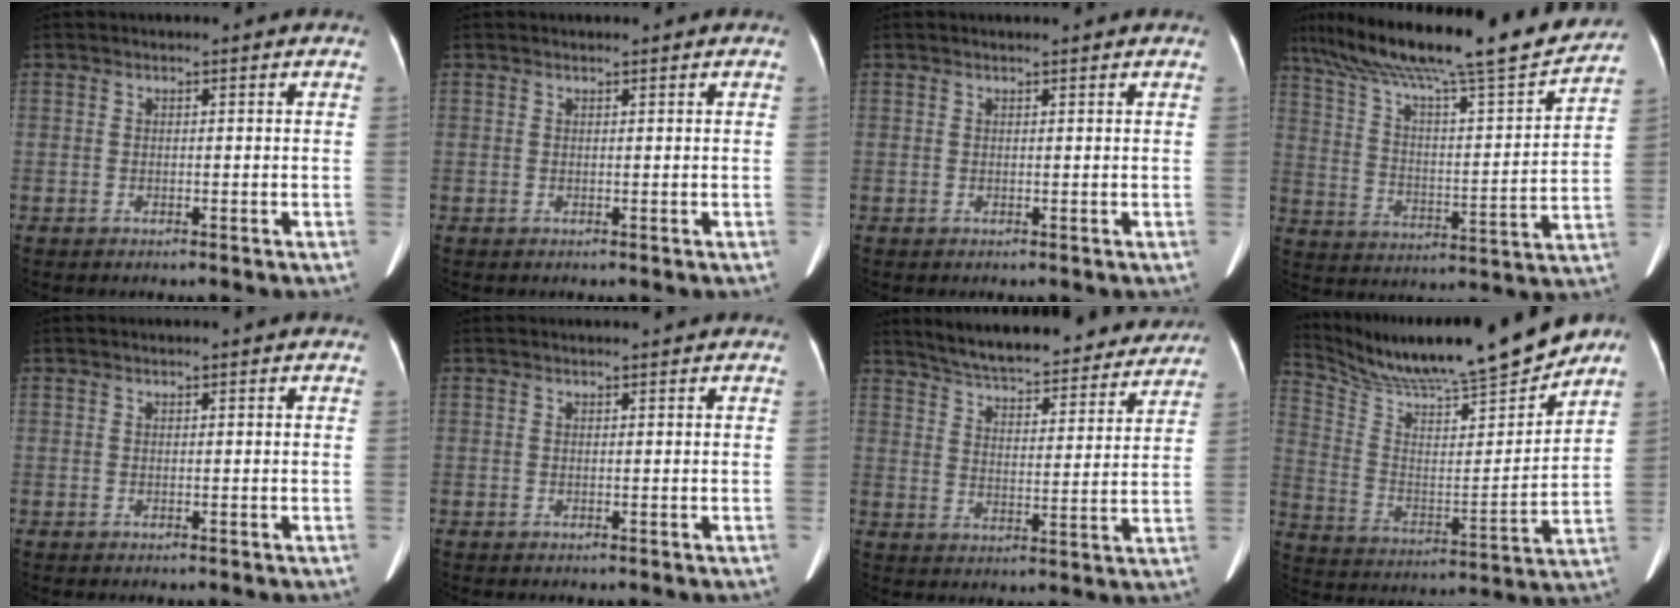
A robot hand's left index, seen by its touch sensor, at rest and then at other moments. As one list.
[{"total": 0.6, "force": [0.6, 0.0, 0.2], "torque": [-0.010, 0.007, 0.013]}, {"total": 1.9, "force": [1.7, 0.0, 0.7], "torque": [-0.011, 0.014, 0.025]}, {"total": 24.8, "force": [20.7, 1.9, 13.5], "torque": [-0.234, 0.003, 0.313]}, {"total": 1.3, "force": [1.2, -0.2, 0.5], "torque": [-0.015, 0.018, 0.024]}, {"total": 3.1, "force": [2.9, -0.1, 0.9], "torque": [-0.011, 0.018, 0.036]}, {"total": 24.1, "force": [21.9, 4.9, 8.7], "torque": [-0.136, -0.011, 0.291]}, {"total": 22.0, "force": [20.0, 1.7, 9.1], "torque": [-0.171, -0.017, 0.321]}]